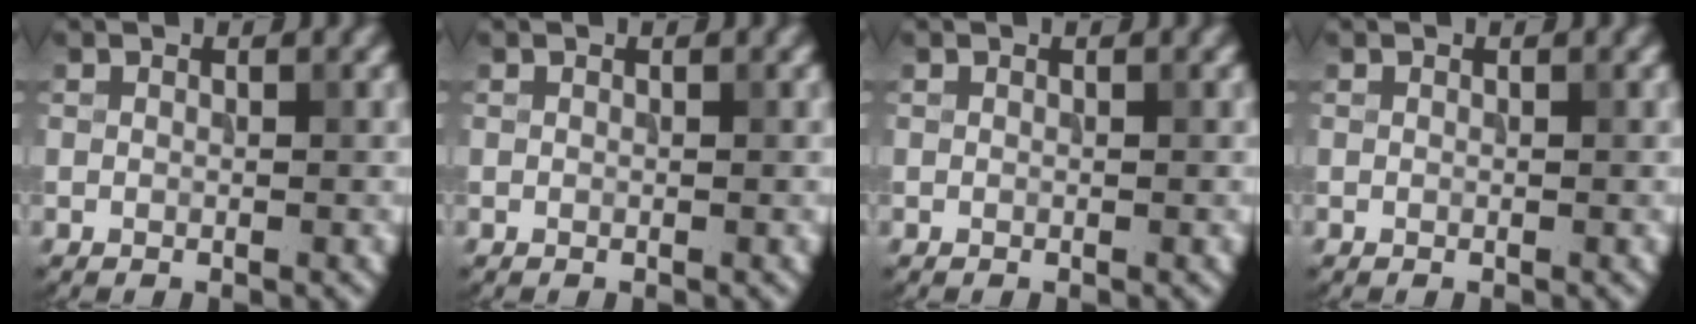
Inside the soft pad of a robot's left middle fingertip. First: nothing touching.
{"total": 0.0}
{"total": 0.0}
{"total": 0.0}